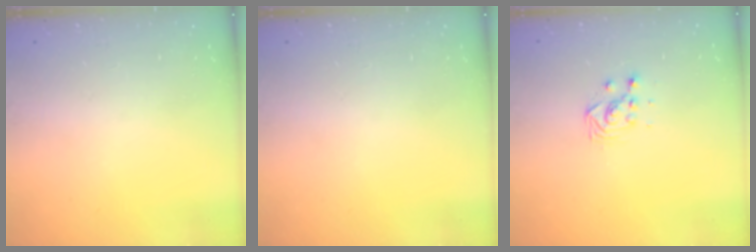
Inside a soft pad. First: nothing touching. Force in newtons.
{"total": 0.0}
{"total": 3.3, "press": 3.3, "slide": 0.3}